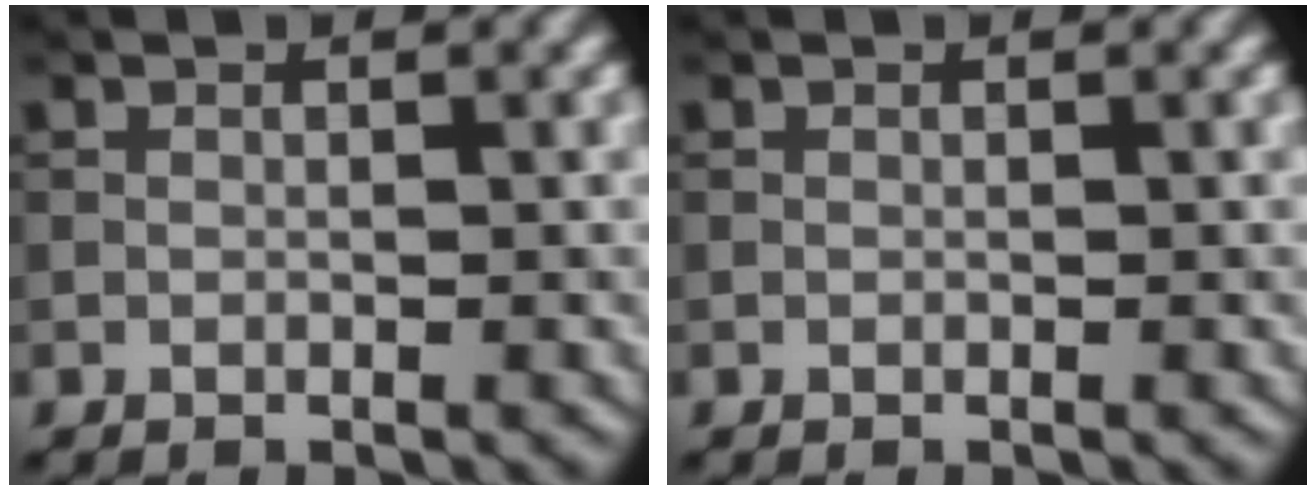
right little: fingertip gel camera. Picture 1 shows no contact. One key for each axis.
{"total": 0.0}